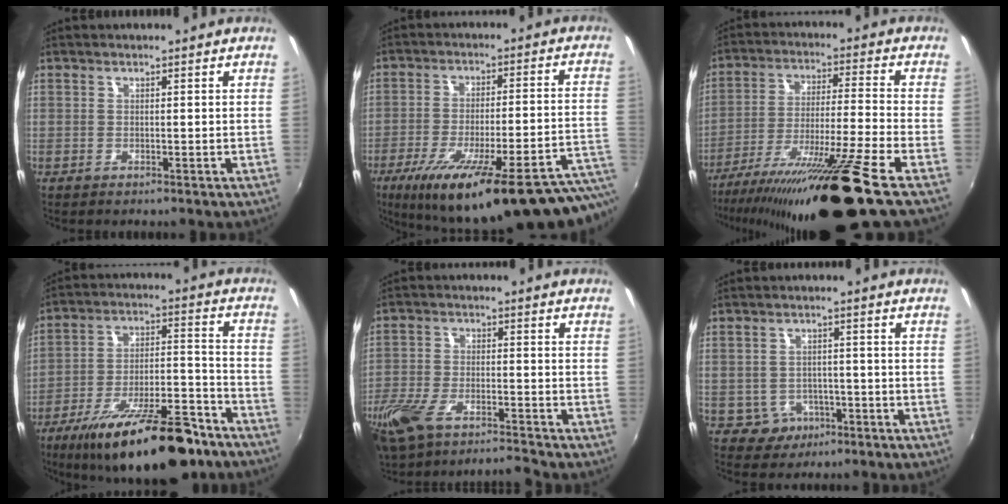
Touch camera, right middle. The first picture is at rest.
{"total": 30.1, "force": [-20.4, 4.7, 21.7], "torque": [-0.299, -0.056, -0.276]}
{"total": 21.5, "force": [-15.9, -1.5, 14.3], "torque": [-0.258, -0.045, -0.263]}
{"total": 22.6, "force": [-16.2, 7.2, 14.0], "torque": [-0.234, -0.016, -0.241]}
{"total": 11.5, "force": [-9.2, 3.0, 6.2], "torque": [-0.158, -0.031, -0.182]}
{"total": 4.5, "force": [-2.2, 3.9, 0.7], "torque": [-0.026, 0.011, -0.024]}